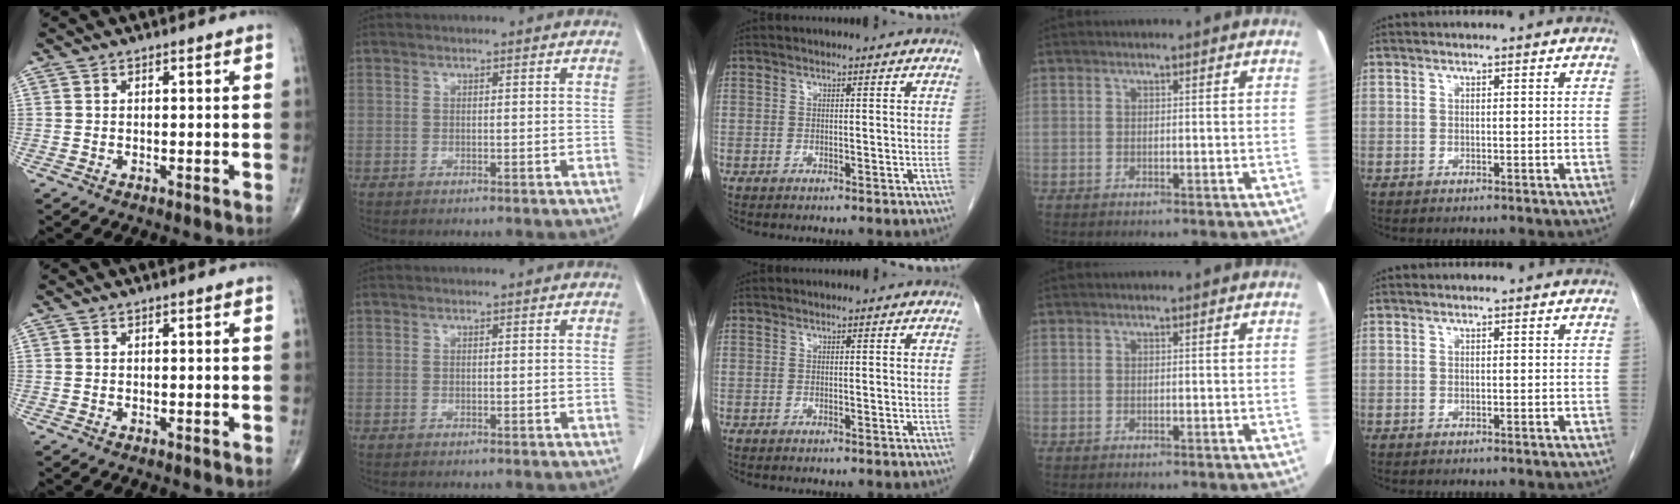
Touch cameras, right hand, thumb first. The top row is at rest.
{}